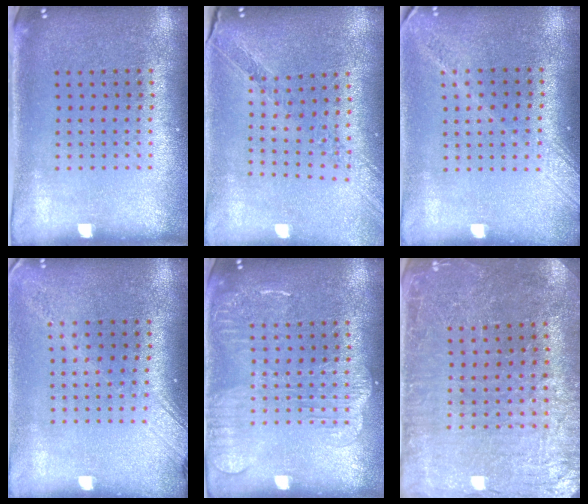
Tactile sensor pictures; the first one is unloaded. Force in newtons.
{"total": 1.1, "press": 1.1, "slide": 0.2}
{"total": 1.7, "press": 1.3, "slide": 1.1}
{"total": 1.8, "press": 1.4, "slide": 1.2}
{"total": 2.8, "press": 2.8, "slide": 0.3}
{"total": 2.0, "press": 2.0, "slide": 0.3}